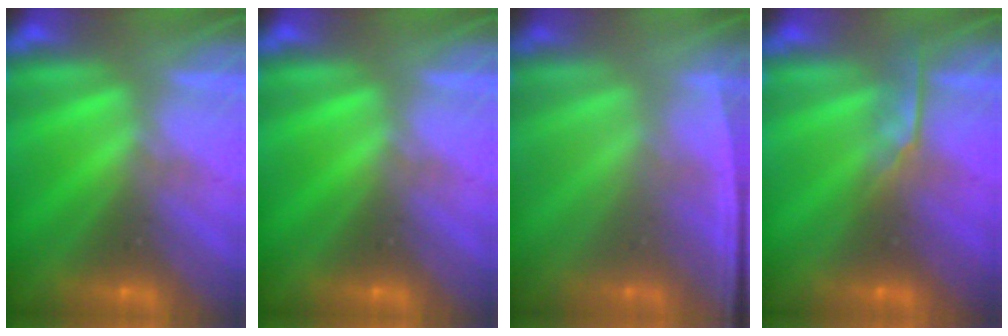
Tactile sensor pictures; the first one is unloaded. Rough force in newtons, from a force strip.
{"total": 0.0}
{"total": 1.3}
{"total": 2.8}